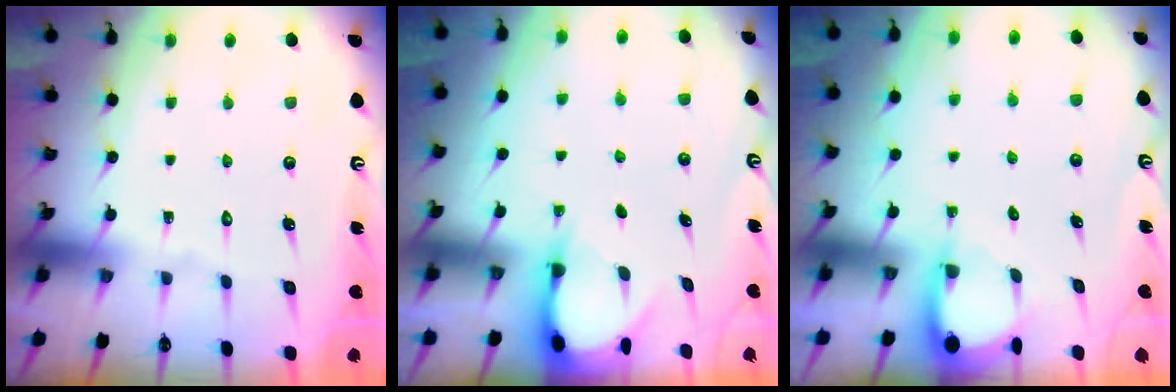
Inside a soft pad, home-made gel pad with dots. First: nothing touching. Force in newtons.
{"total": 3.3, "press": 3.2, "slide": 0.4}
{"total": 3.9, "press": 3.9, "slide": 0.4}